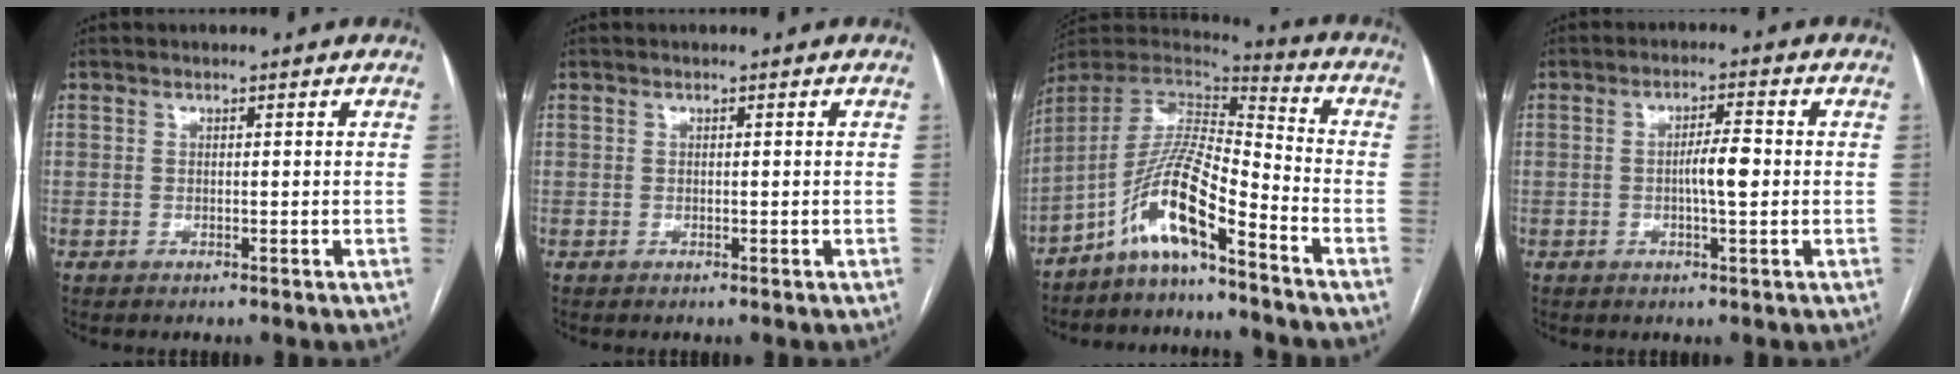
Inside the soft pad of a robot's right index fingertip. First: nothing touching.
{"total": 0.0}
{"total": 11.7, "force": [-7.5, 1.1, 9.0], "torque": [-0.174, 0.015, -0.144]}
{"total": 4.3, "force": [-0.3, 0.5, 4.3], "torque": [-0.073, 0.003, -0.005]}